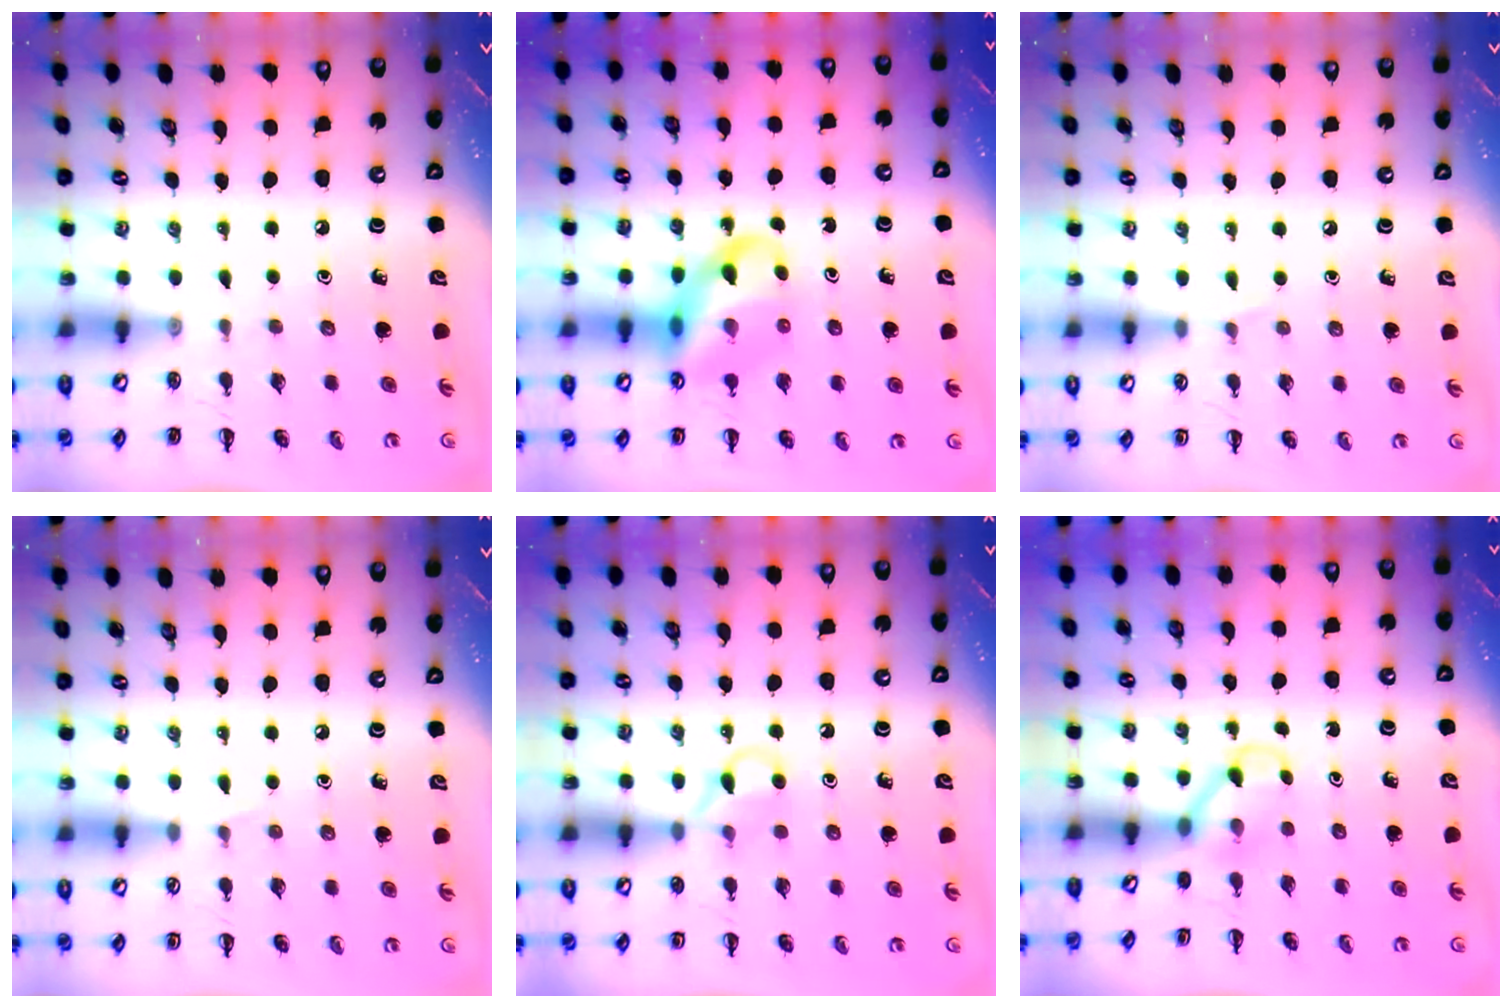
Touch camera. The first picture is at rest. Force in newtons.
{"total": 13.8, "press": 13.3, "slide": 3.6}
{"total": 3.6, "press": 3.3, "slide": 1.3}
{"total": 3.1, "press": 2.9, "slide": 1.1}
{"total": 6.1, "press": 5.9, "slide": 1.7}
{"total": 3.5, "press": 3.3, "slide": 1.0}